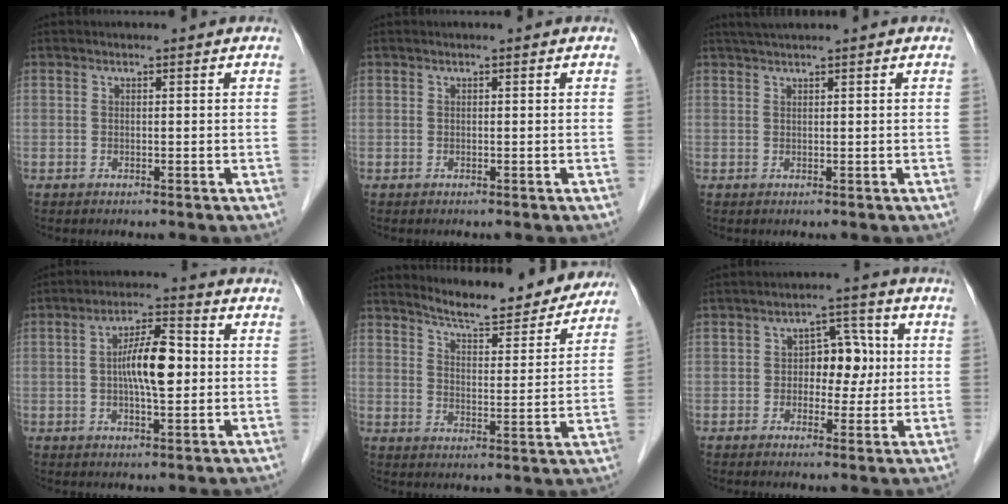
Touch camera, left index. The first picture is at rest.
{"total": 0.0}
{"total": 2.0, "force": [1.7, -0.5, 1.0], "torque": [-0.017, 0.014, 0.036]}
{"total": 7.9, "force": [0.0, 2.0, 7.6], "torque": [-0.142, 0.013, -0.002]}
{"total": 12.4, "force": [11.9, 2.0, 3.0], "torque": [-0.039, -0.013, 0.161]}
{"total": 6.2, "force": [0.2, 3.8, 4.9], "torque": [-0.069, 0.023, 0.004]}